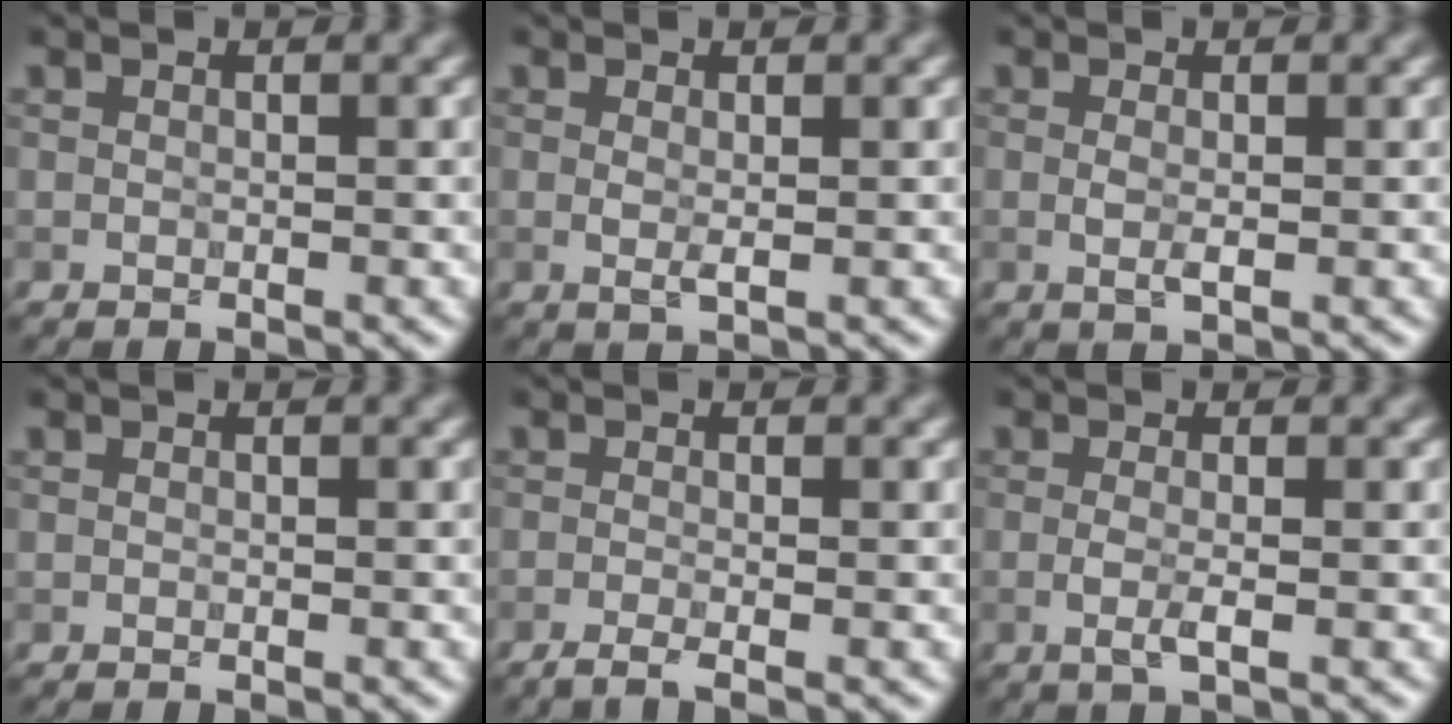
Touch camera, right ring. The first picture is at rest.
{"total": 1.1, "force": [0.2, 0.3, 1.0], "torque": [-0.022, -0.001, 0.001]}
{"total": 1.2, "force": [0.0, 0.4, 1.2], "torque": [-0.027, -0.003, 0.000]}
{"total": 0.0}
{"total": 2.2, "force": [-1.2, 0.6, 1.7], "torque": [-0.031, -0.004, -0.032]}
{"total": 1.7, "force": [-0.3, 0.4, 1.6], "torque": [-0.037, -0.004, -0.011]}